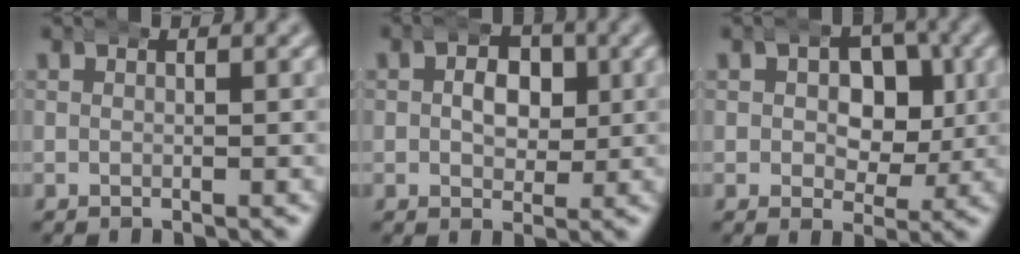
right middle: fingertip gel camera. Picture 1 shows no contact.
{"total": 3.5, "force": [0.3, 2.5, 2.5], "torque": [-0.029, -0.005, 0.005]}
{"total": 3.9, "force": [0.5, 3.1, 2.4], "torque": [-0.025, -0.014, 0.008]}